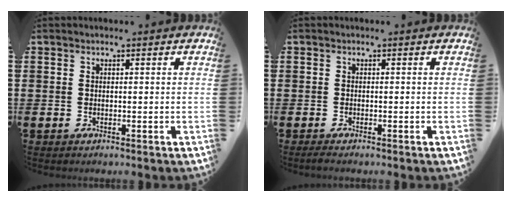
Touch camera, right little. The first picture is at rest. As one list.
[{"total": 0.6, "force": [-0.4, 0.1, 0.5], "torque": [-0.008, -0.001, -0.008]}]